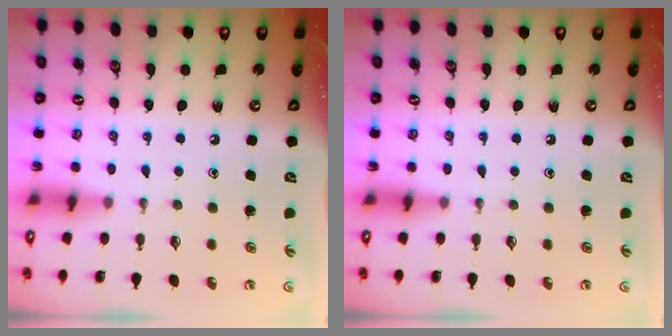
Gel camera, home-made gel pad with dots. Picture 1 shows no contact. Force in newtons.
{"total": 0.0}